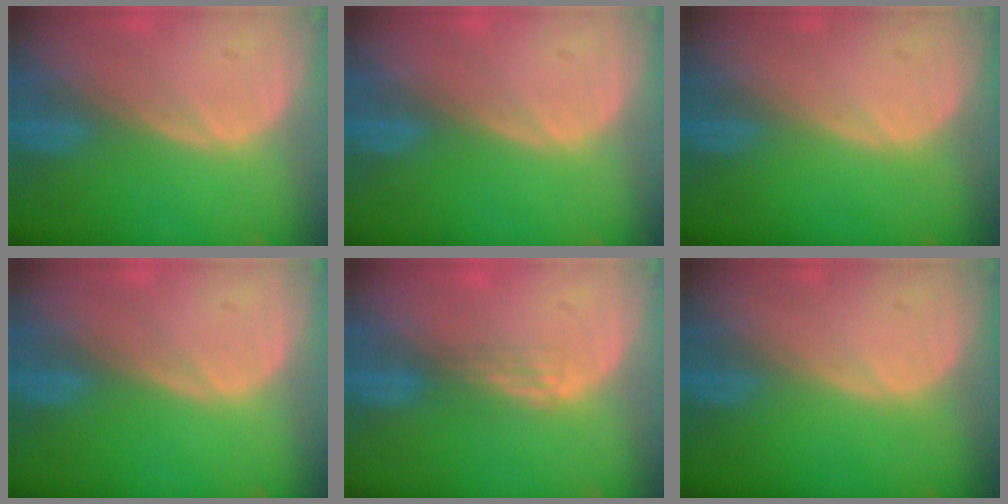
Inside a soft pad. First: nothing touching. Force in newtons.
{"total": 0.0}
{"total": 0.0}
{"total": 0.0}
{"total": 2.1, "press": 1.6, "slide": 1.3}
{"total": 0.0}